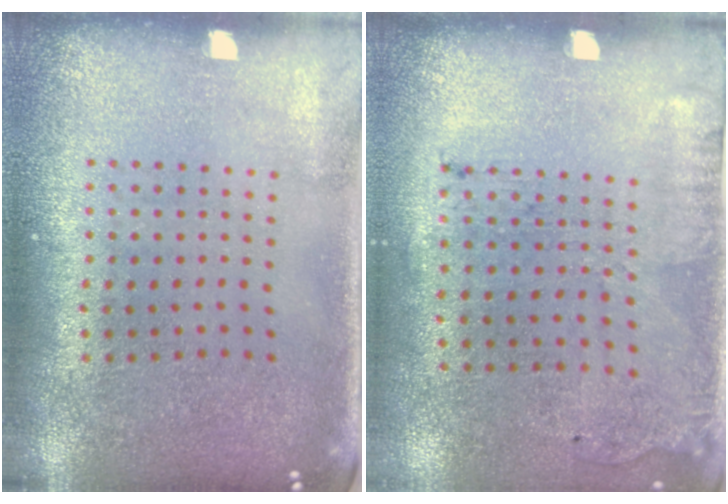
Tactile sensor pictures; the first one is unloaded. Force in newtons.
{"total": 1.7, "press": 1.1, "slide": 1.3}